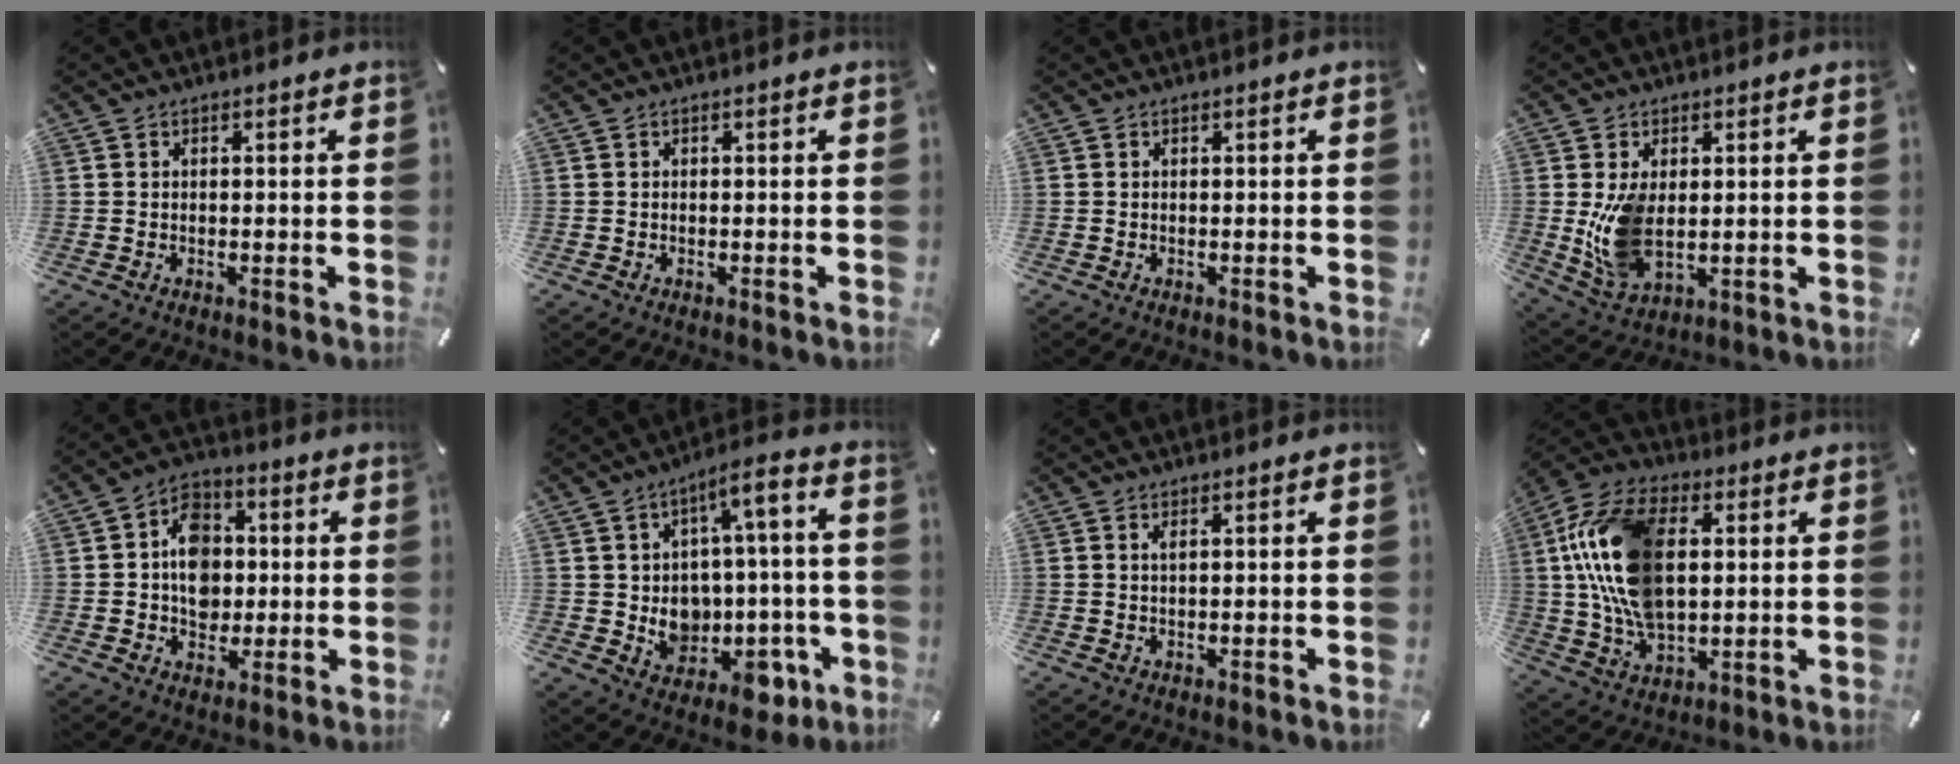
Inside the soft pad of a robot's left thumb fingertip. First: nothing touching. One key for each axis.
{"total": 0.0}
{"total": 0.0}
{"total": 10.0, "fx": 0.5, "fy": 6.1, "fz": 7.9, "tx": -0.167, "ty": -0.016, "tz": 0.010}
{"total": 10.6, "fx": -0.4, "fy": 8.9, "fz": 5.7, "tx": -0.083, "ty": 0.015, "tz": -0.006}
{"total": 11.7, "fx": 0.0, "fy": 9.5, "fz": 6.9, "tx": -0.073, "ty": -0.010, "tz": 0.012}
{"total": 1.1, "fx": 0.4, "fy": 0.1, "fz": 1.0, "tx": -0.019, "ty": 0.000, "tz": 0.007}
{"total": 19.3, "fx": 3.3, "fy": 12.0, "fz": 14.8, "tx": -0.345, "ty": 0.004, "tz": 0.056}